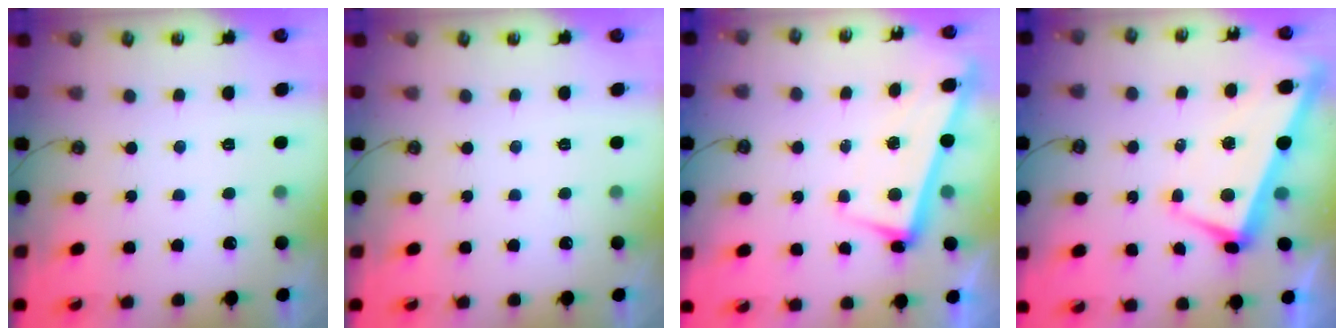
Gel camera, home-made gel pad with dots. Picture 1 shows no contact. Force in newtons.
{"total": 0.0}
{"total": 2.6, "press": 2.5, "slide": 0.7}
{"total": 1.7, "press": 1.4, "slide": 1.0}